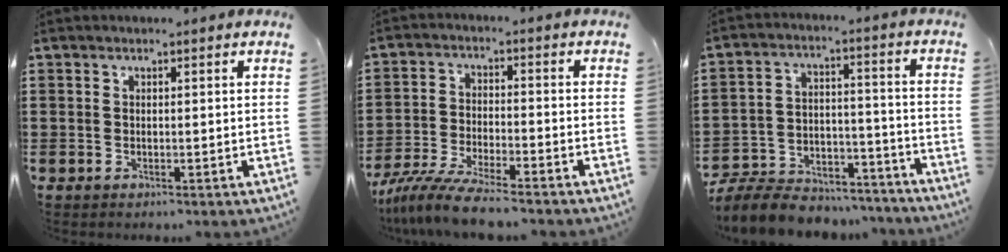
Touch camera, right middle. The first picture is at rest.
{"total": 7.9, "force": [-7.2, 0.4, 3.2], "torque": [-0.076, -0.005, -0.142]}
{"total": 8.6, "force": [-8.3, 2.1, 1.3], "torque": [-0.036, 0.020, -0.165]}